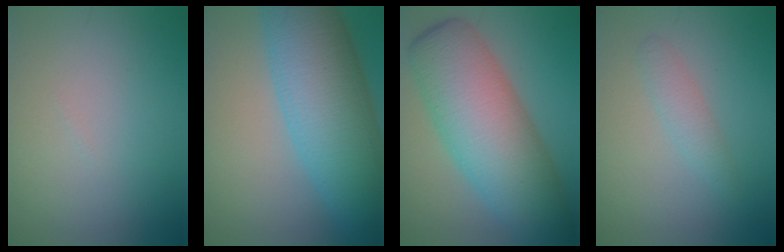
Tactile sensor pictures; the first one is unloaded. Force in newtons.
{"total": 12.4, "press": 12.4, "slide": 0.4}
{"total": 12.4, "press": 12.4, "slide": 0.2}
{"total": 1.7, "press": 1.7, "slide": 0.1}